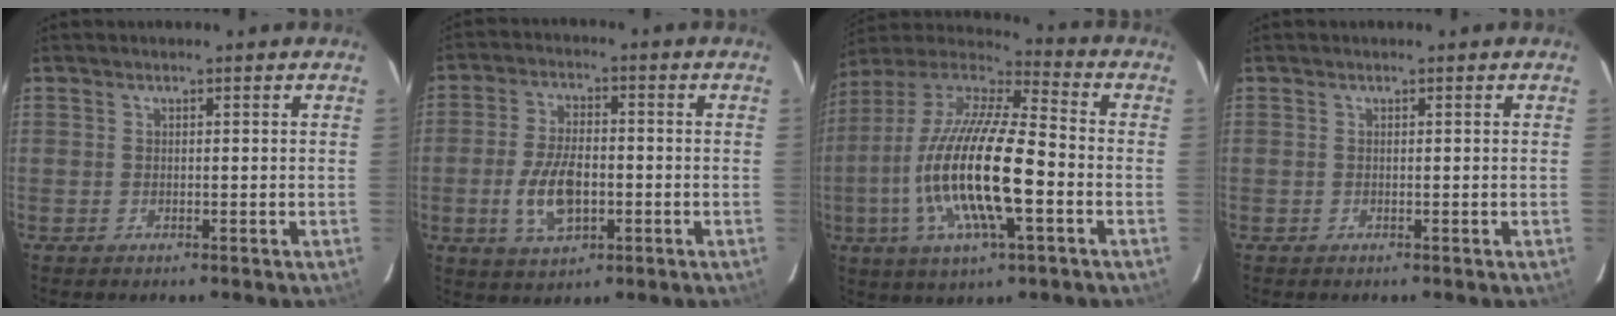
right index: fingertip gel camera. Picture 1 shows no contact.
{"total": 9.9, "force": [-2.4, 5.0, 8.2], "torque": [-0.168, -0.004, -0.038]}
{"total": 21.8, "force": [-5.0, 5.6, 20.5], "torque": [-0.395, -0.021, -0.098]}
{"total": 0.0}